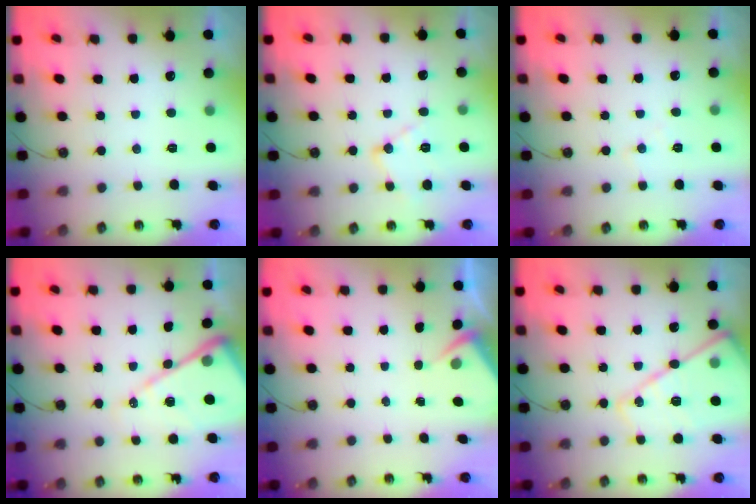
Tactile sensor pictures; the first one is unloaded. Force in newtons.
{"total": 11.9, "press": 11.9, "slide": 0.8}
{"total": 4.9, "press": 4.9, "slide": 0.8}
{"total": 14.7, "press": 14.6, "slide": 1.4}
{"total": 2.9, "press": 2.9, "slide": 0.4}
{"total": 16.7, "press": 16.7, "slide": 1.3}